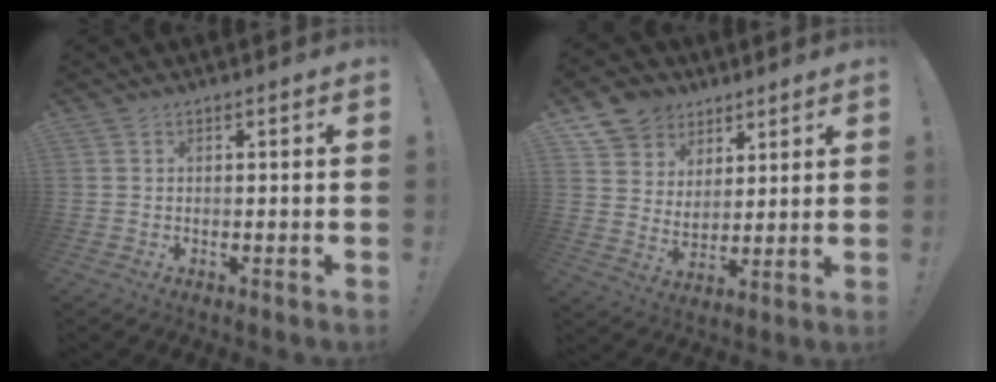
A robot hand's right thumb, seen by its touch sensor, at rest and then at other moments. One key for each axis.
{"total": 9.8, "fx": 6.3, "fy": 7.4, "fz": 1.3, "tx": -0.030, "ty": -0.045, "tz": 0.129}